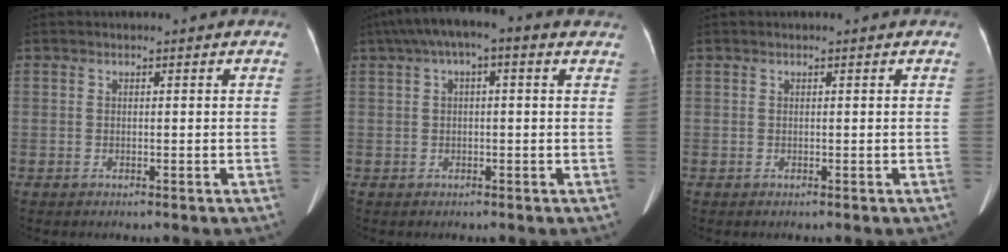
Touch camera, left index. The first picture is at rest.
{"total": 8.8, "force": [5.0, 2.6, 6.8], "torque": [-0.109, 0.054, 0.068]}
{"total": 0.0}